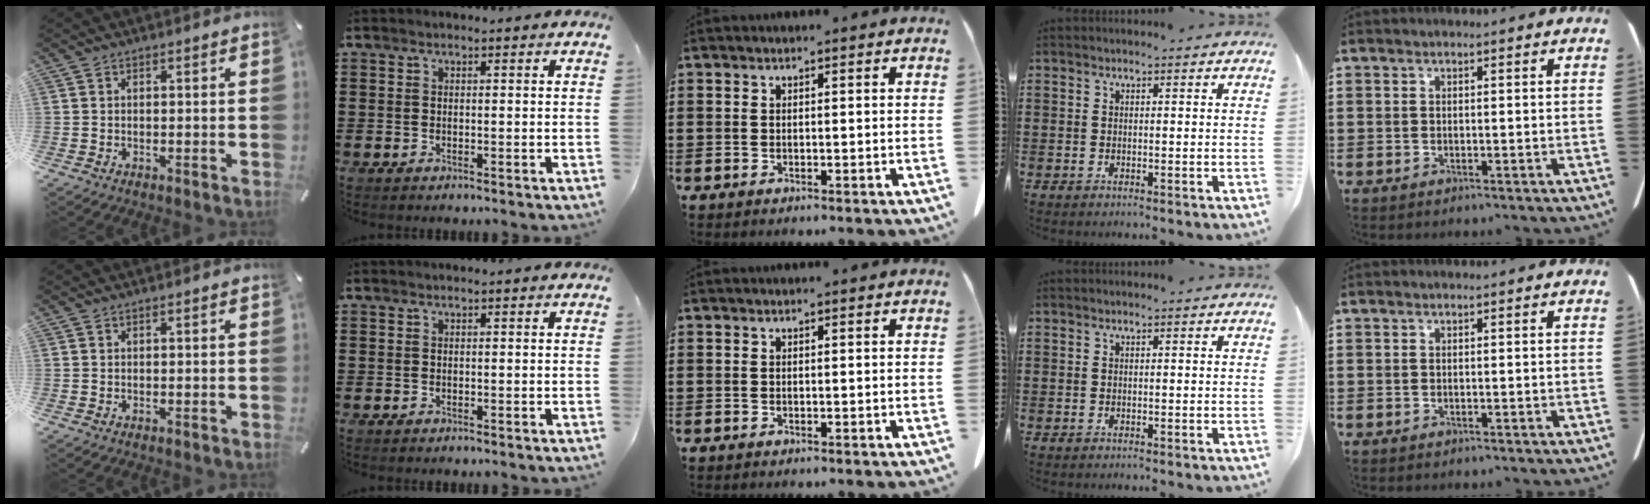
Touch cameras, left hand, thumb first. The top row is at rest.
{}